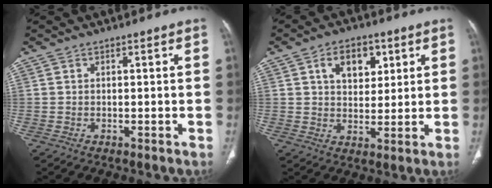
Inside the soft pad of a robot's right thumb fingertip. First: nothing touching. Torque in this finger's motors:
{"motor_torque": [1.29, 1.51, 0.48, -0.79, 0.02]}